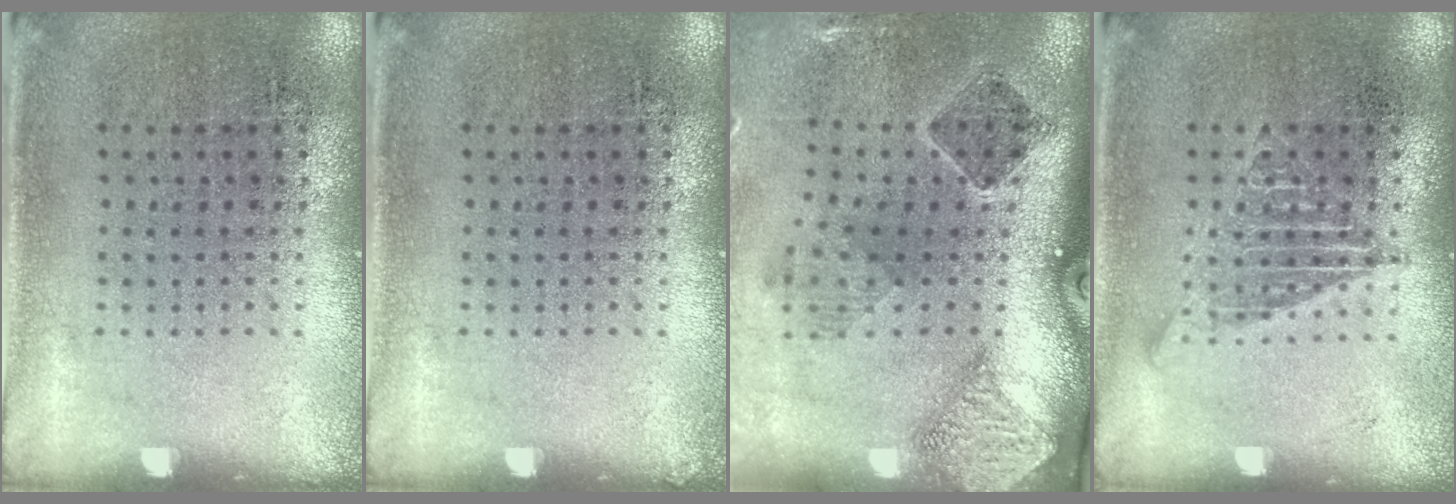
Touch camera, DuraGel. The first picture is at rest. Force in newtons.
{"total": 0.0}
{"total": 2.3, "press": 1.7, "slide": 1.5}
{"total": 1.7, "press": 1.7, "slide": 0.1}